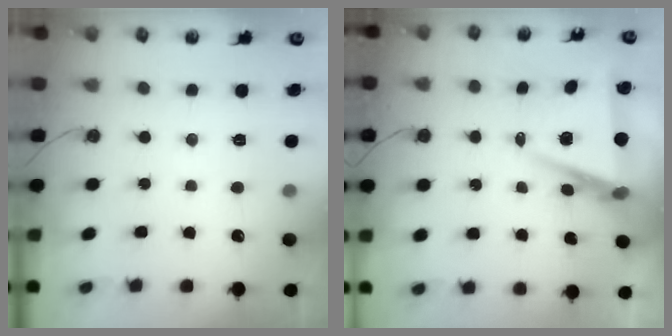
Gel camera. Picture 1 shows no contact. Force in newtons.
{"total": 8.1, "press": 6.9, "slide": 4.2}